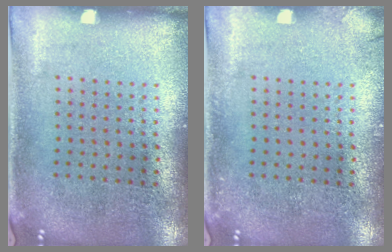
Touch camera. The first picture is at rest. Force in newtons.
{"total": 0.9, "press": 0.9, "slide": 0.1}